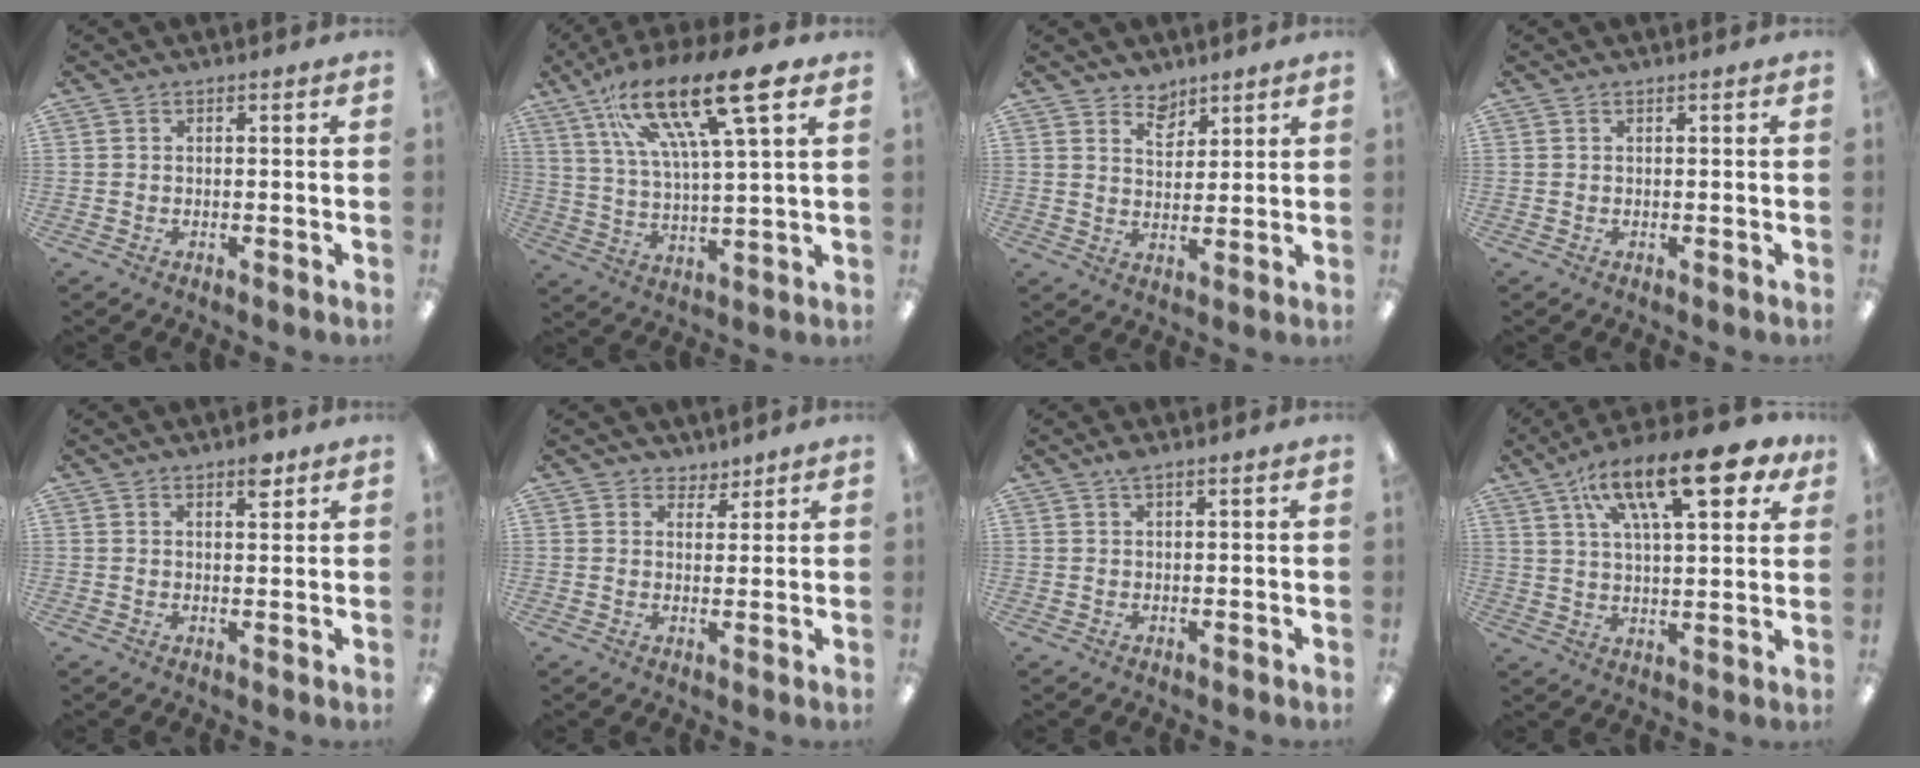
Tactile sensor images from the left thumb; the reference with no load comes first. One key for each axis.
{"total": 20.3, "fx": 12.4, "fy": 5.3, "fz": 15.2, "tx": -0.269, "ty": -0.055, "tz": 0.197}
{"total": 4.8, "fx": 4.0, "fy": 2.5, "fz": 0.9, "tx": -0.006, "ty": -0.024, "tz": 0.071}
{"total": 0.0}
{"total": 3.9, "fx": 2.6, "fy": 1.4, "fz": 2.4, "tx": -0.020, "ty": -0.012, "tz": 0.039}
{"total": 2.9, "fx": 2.6, "fy": 1.3, "fz": -0.1, "tx": 0.005, "ty": -0.016, "tz": 0.049}
{"total": 1.8, "fx": 1.2, "fy": 0.3, "fz": 1.3, "tx": -0.027, "ty": 0.002, "tz": 0.021}
{"total": 19.3, "fx": 11.0, "fy": 7.4, "fz": 14.1, "tx": -0.216, "ty": -0.046, "tz": 0.174}